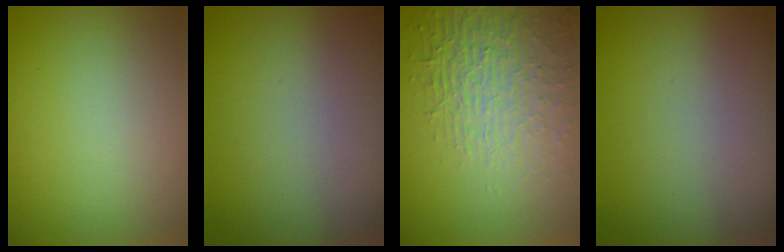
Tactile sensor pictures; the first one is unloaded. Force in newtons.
{"total": 0.0}
{"total": 4.0, "press": 3.9, "slide": 1.1}
{"total": 0.0}